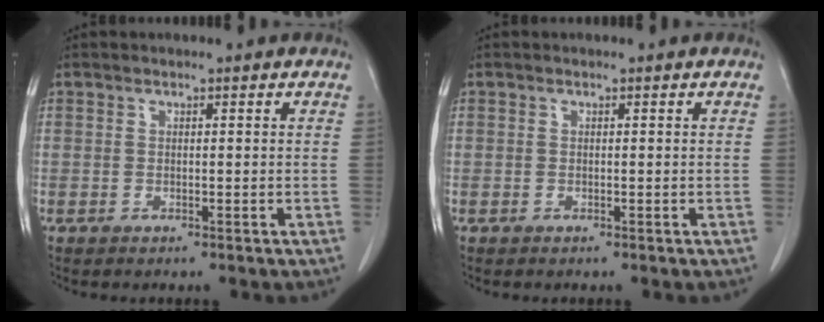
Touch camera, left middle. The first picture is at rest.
{"total": 0.0}